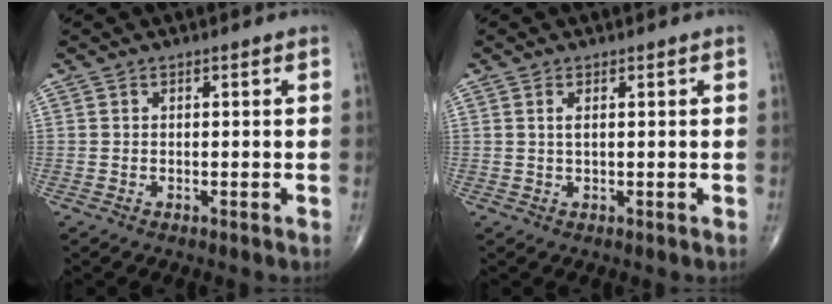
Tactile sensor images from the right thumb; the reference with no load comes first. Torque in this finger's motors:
{"motor_torque": [-0.33, -0.19, -0.22, -0.07, 0.03]}